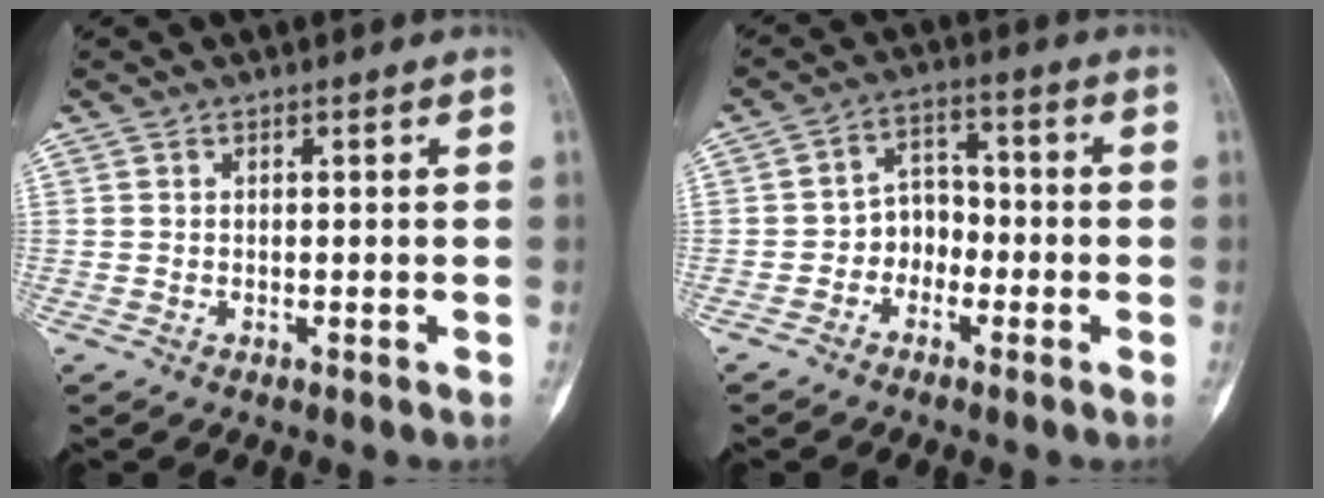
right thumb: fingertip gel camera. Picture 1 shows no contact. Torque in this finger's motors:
{"motor_torque": [0.10, 0.07, 0.20, -0.36, -0.04]}